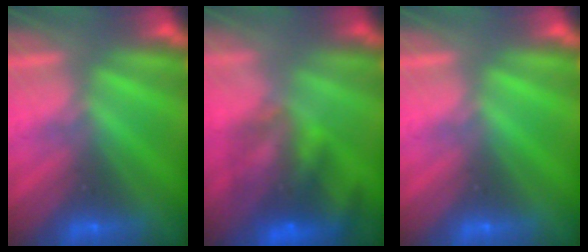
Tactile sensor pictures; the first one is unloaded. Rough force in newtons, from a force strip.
{"total": 6.3}
{"total": 0.0}